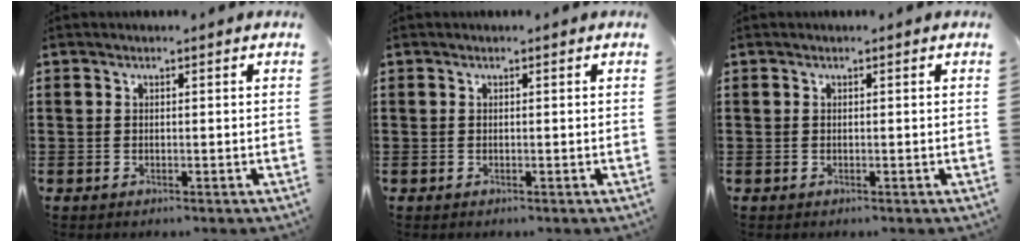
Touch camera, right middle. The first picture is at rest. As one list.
[{"total": 0.0}, {"total": 0.0}]